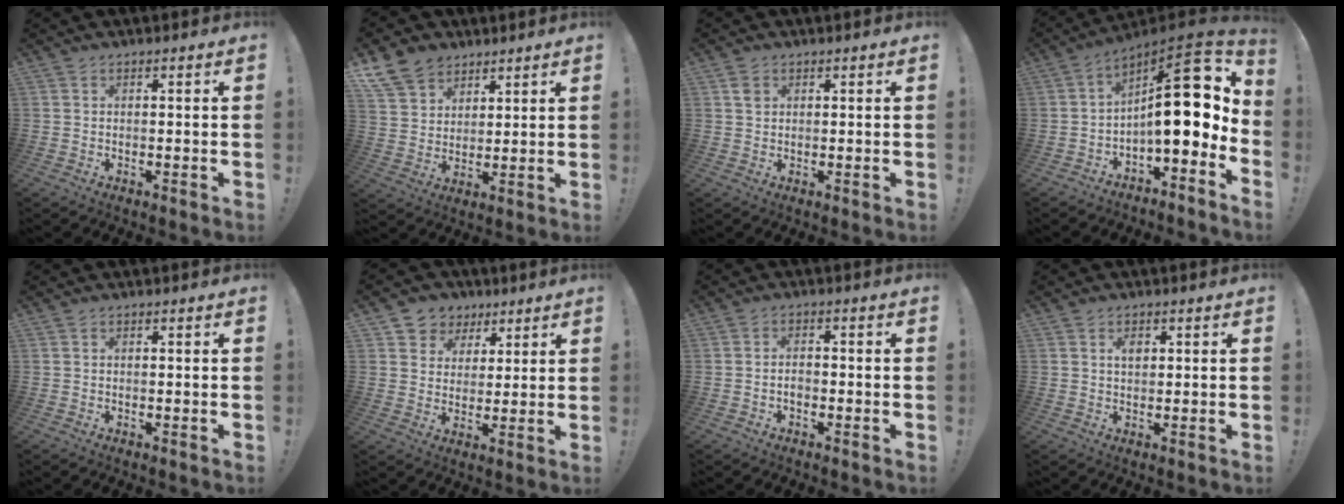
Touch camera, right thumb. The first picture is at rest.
{"total": 10.8, "force": [7.3, 7.4, 2.8], "torque": [-0.052, -0.047, 0.146]}
{"total": 2.9, "force": [1.1, 2.1, 1.7], "torque": [-0.018, -0.004, 0.018]}
{"total": 18.8, "force": [2.2, 6.9, 17.3], "torque": [-0.251, -0.015, 0.037]}
{"total": 0.0}
{"total": 7.1, "force": [3.0, 6.4, 0.8], "torque": [-0.011, -0.019, 0.062]}
{"total": 2.0, "force": [-0.8, 1.3, 1.3], "torque": [-0.022, 0.005, -0.014]}
{"total": 2.2, "force": [0.8, 1.4, 1.6], "torque": [-0.021, 0.000, 0.010]}